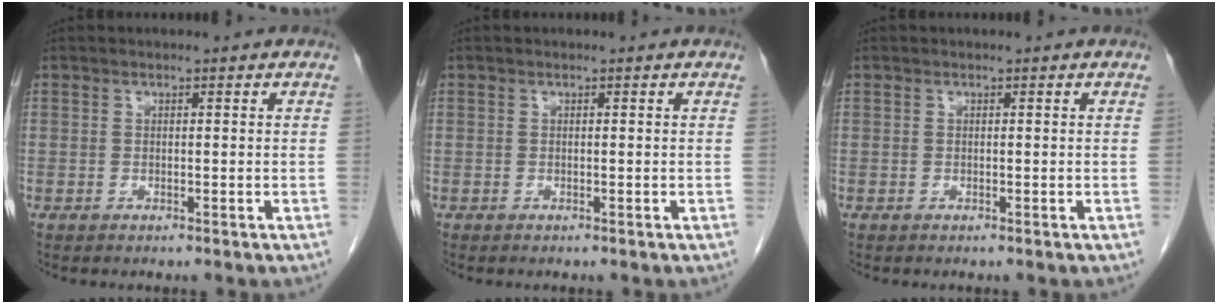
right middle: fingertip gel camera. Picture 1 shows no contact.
{"total": 0.0}
{"total": 0.0}